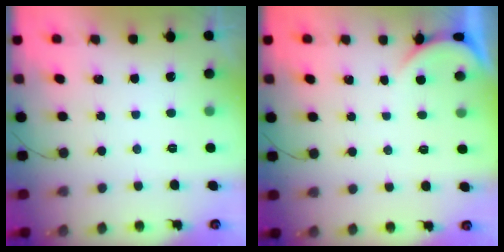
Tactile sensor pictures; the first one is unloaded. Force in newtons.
{"total": 0.8, "press": 0.7, "slide": 0.2}